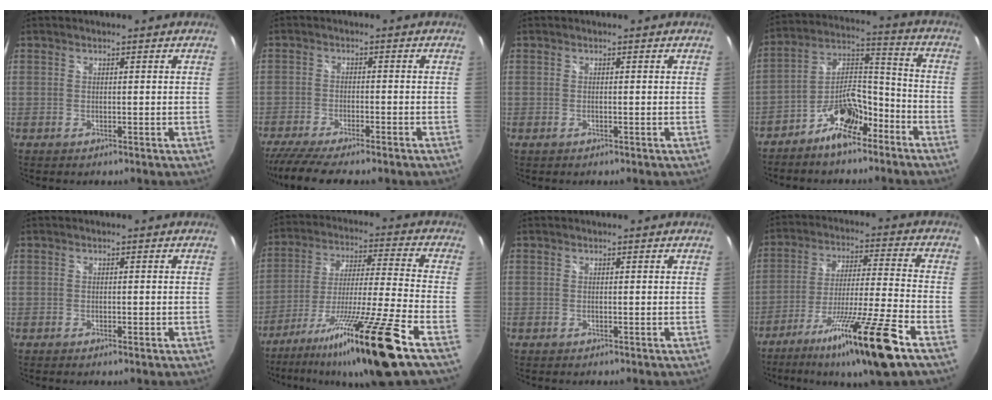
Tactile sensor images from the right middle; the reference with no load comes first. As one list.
[{"total": 9.4, "force": [-7.9, 0.7, 5.0], "torque": [-0.115, -0.032, -0.132]}, {"total": 0.6, "force": [-0.4, 0.0, 0.5], "torque": [-0.008, 0.001, -0.007]}, {"total": 10.3, "force": [-7.1, 4.2, 6.1], "torque": [-0.115, 0.039, -0.122]}, {"total": 0.6, "force": [0.0, 0.2, 0.6], "torque": [-0.007, 0.000, -0.002]}, {"total": 20.3, "force": [-13.7, -2.3, 14.8], "torque": [-0.270, -0.037, -0.234]}, {"total": 0.0}, {"total": 17.3, "force": [-11.1, -1.2, 13.2], "torque": [-0.246, -0.036, -0.187]}]